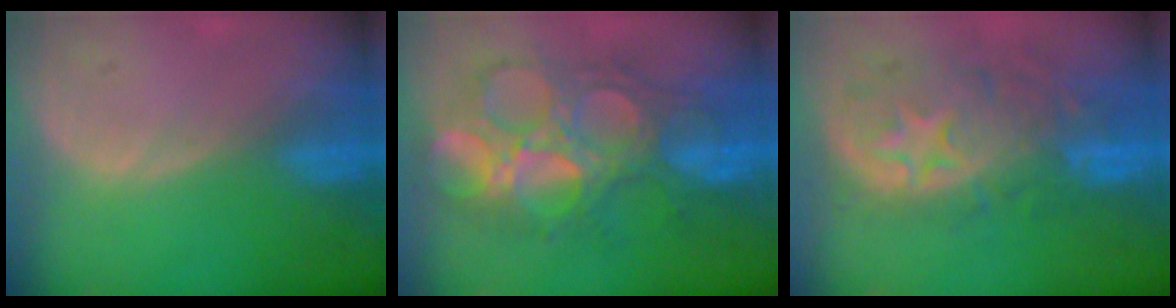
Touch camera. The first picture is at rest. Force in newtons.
{"total": 10.6, "press": 10.5, "slide": 0.7}
{"total": 11.1, "press": 9.8, "slide": 5.2}